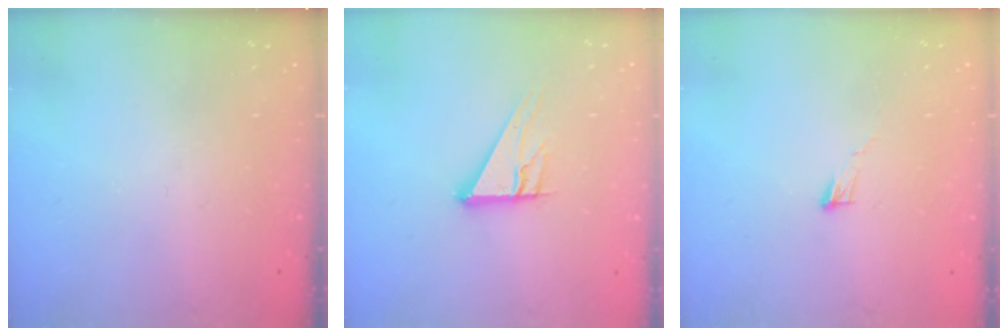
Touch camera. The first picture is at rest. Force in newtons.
{"total": 10.2, "press": 10.2, "slide": 1.0}
{"total": 3.4, "press": 3.4, "slide": 0.2}